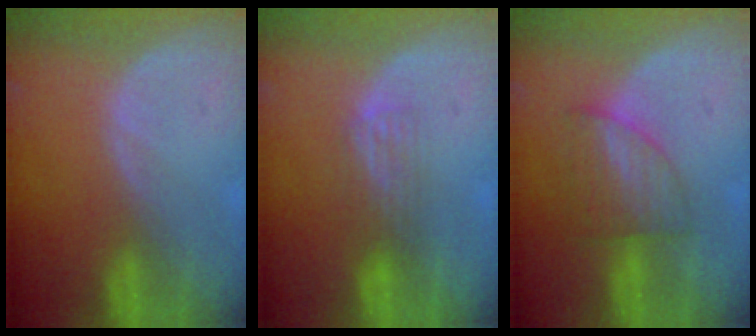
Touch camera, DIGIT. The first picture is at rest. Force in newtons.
{"total": 2.9, "press": 2.6, "slide": 1.2}
{"total": 6.0, "press": 5.6, "slide": 2.2}